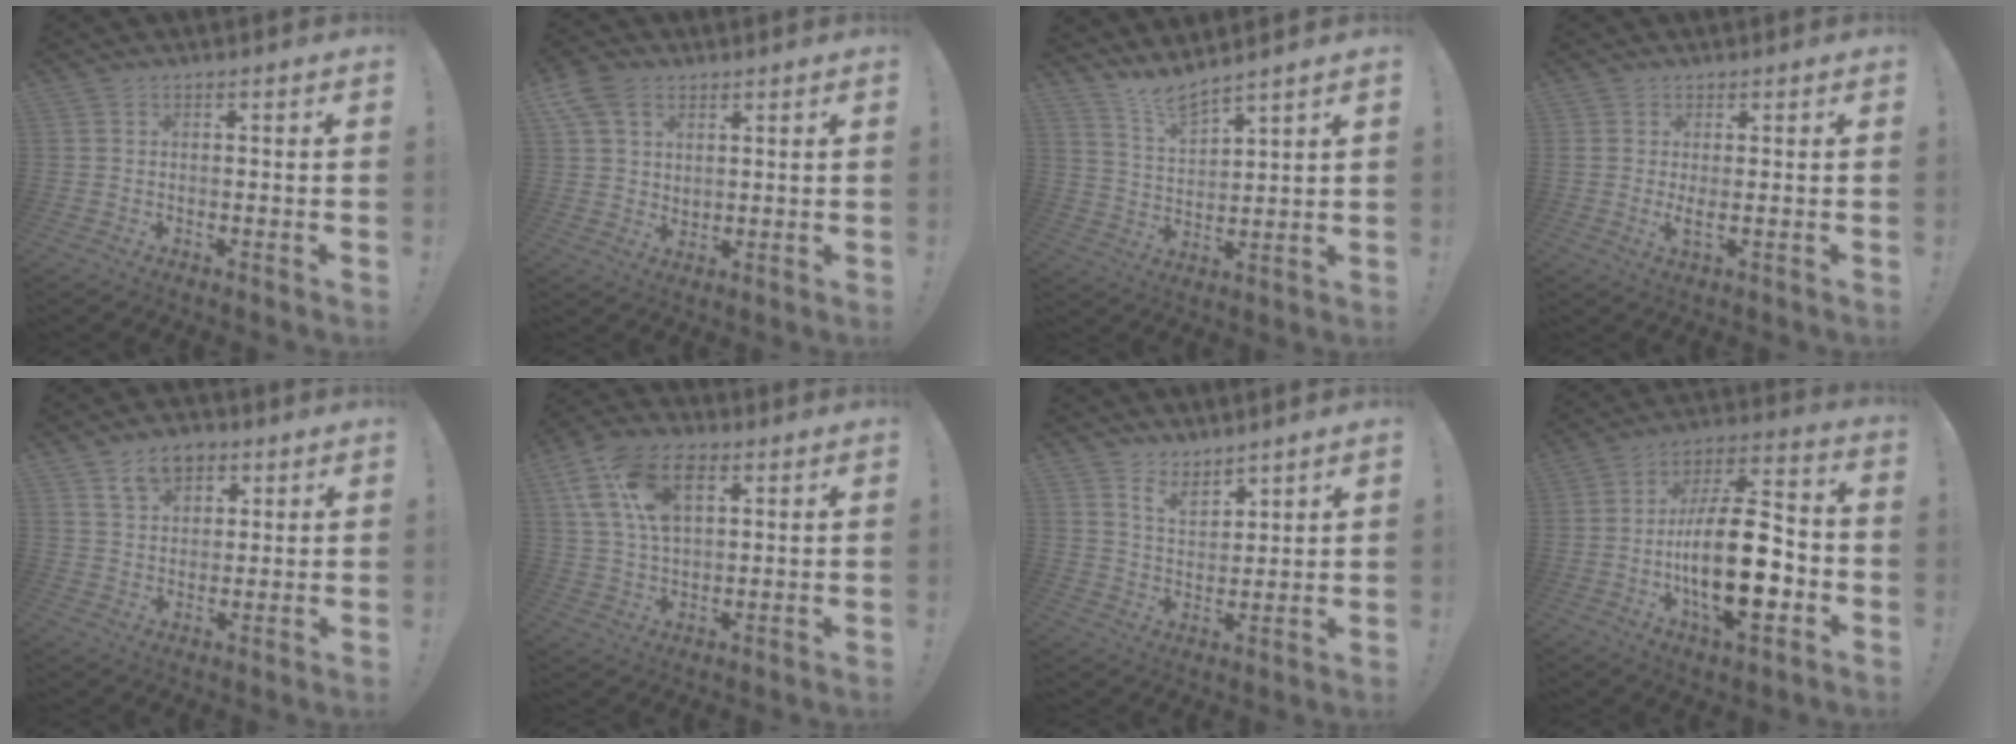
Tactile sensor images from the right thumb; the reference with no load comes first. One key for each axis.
{"total": 9.2, "fx": 5.1, "fy": 6.2, "fz": 4.4, "tx": -0.078, "ty": -0.011, "tz": 0.102}
{"total": 7.6, "fx": 6.9, "fy": 0.9, "fz": 3.0, "tx": -0.068, "ty": -0.044, "tz": 0.127}
{"total": 2.9, "fx": 0.9, "fy": 0.1, "fz": 2.7, "tx": -0.039, "ty": -0.016, "tz": 0.014}
{"total": 8.9, "fx": 4.9, "fy": 6.3, "fz": 3.9, "tx": -0.062, "ty": -0.015, "tz": 0.094}
{"total": 17.0, "fx": 6.6, "fy": 10.1, "fz": 12.0, "tx": -0.232, "ty": -0.006, "tz": 0.123}
{"total": 6.5, "fx": 5.6, "fy": 2.9, "fz": 1.8, "tx": -0.044, "ty": -0.035, "tz": 0.106}
{"total": 21.6, "fx": -5.4, "fy": 8.1, "fz": 19.2, "tx": -0.345, "ty": 0.017, "tz": -0.088}